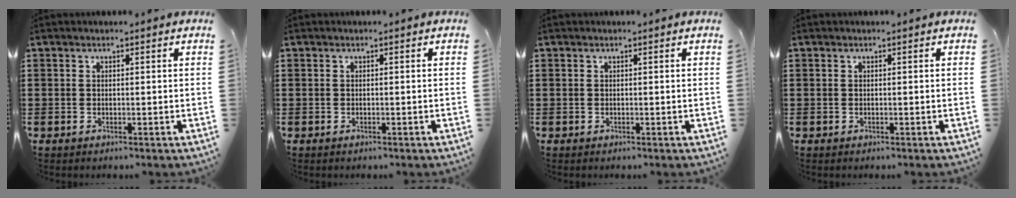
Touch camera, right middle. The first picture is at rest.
{"total": 0.0}
{"total": 0.0}
{"total": 0.0}